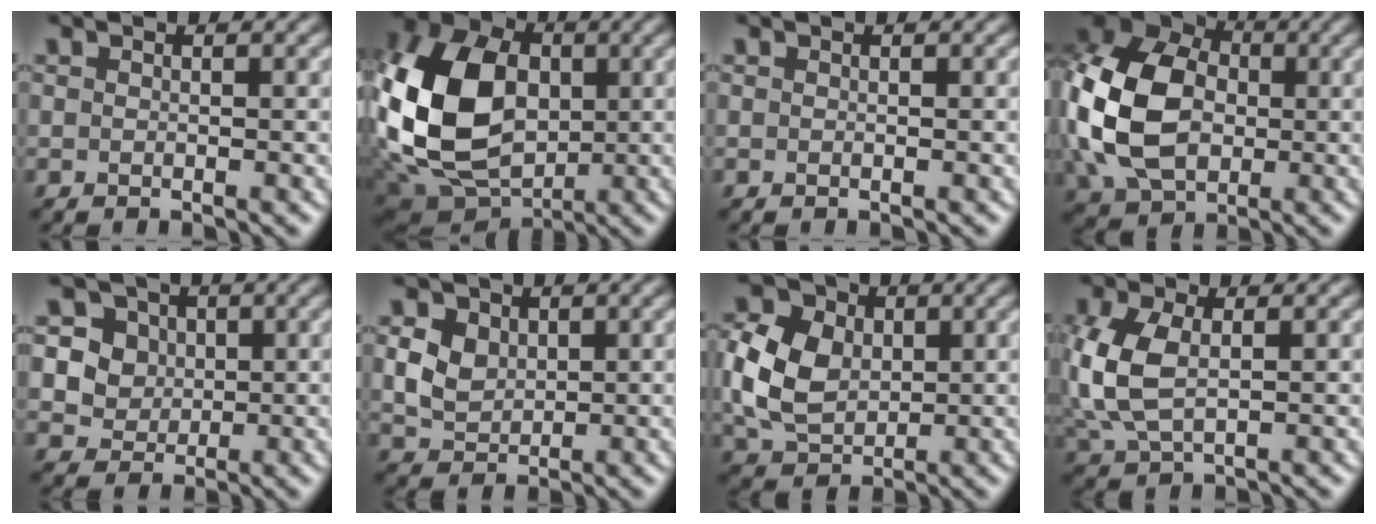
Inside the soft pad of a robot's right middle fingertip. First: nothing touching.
{"total": 14.9, "force": [0.3, 10.8, 10.2], "torque": [-0.233, 0.011, -0.009]}
{"total": 0.0}
{"total": 14.0, "force": [-0.4, 10.2, 9.6], "torque": [-0.234, -0.004, -0.003]}
{"total": 6.5, "force": [2.3, 5.4, 2.8], "torque": [-0.043, 0.015, 0.028]}
{"total": 4.0, "force": [1.3, 3.1, 2.2], "torque": [-0.060, 0.009, 0.025]}
{"total": 7.2, "force": [0.6, 5.5, 4.6], "torque": [-0.111, 0.007, 0.006]}
{"total": 6.7, "force": [0.2, 4.2, 5.3], "torque": [-0.145, -0.001, 0.006]}